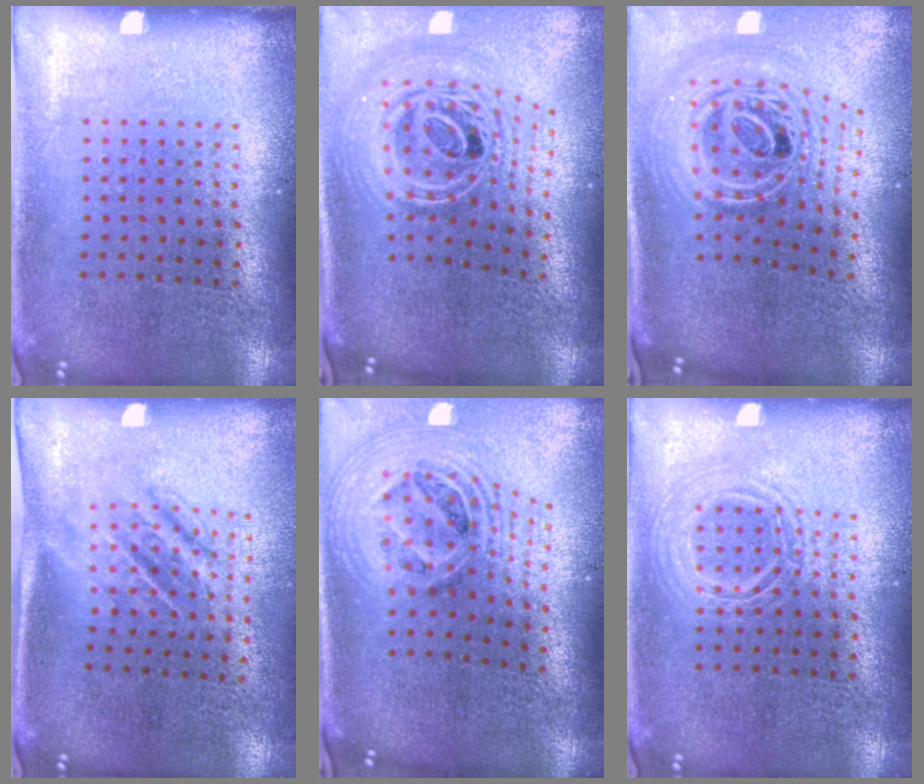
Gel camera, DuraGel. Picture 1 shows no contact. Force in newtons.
{"total": 3.0, "press": 2.1, "slide": 2.1}
{"total": 2.9, "press": 2.0, "slide": 2.1}
{"total": 1.7, "press": 1.3, "slide": 1.1}
{"total": 2.8, "press": 1.8, "slide": 2.1}
{"total": 2.0, "press": 2.0, "slide": 0.3}